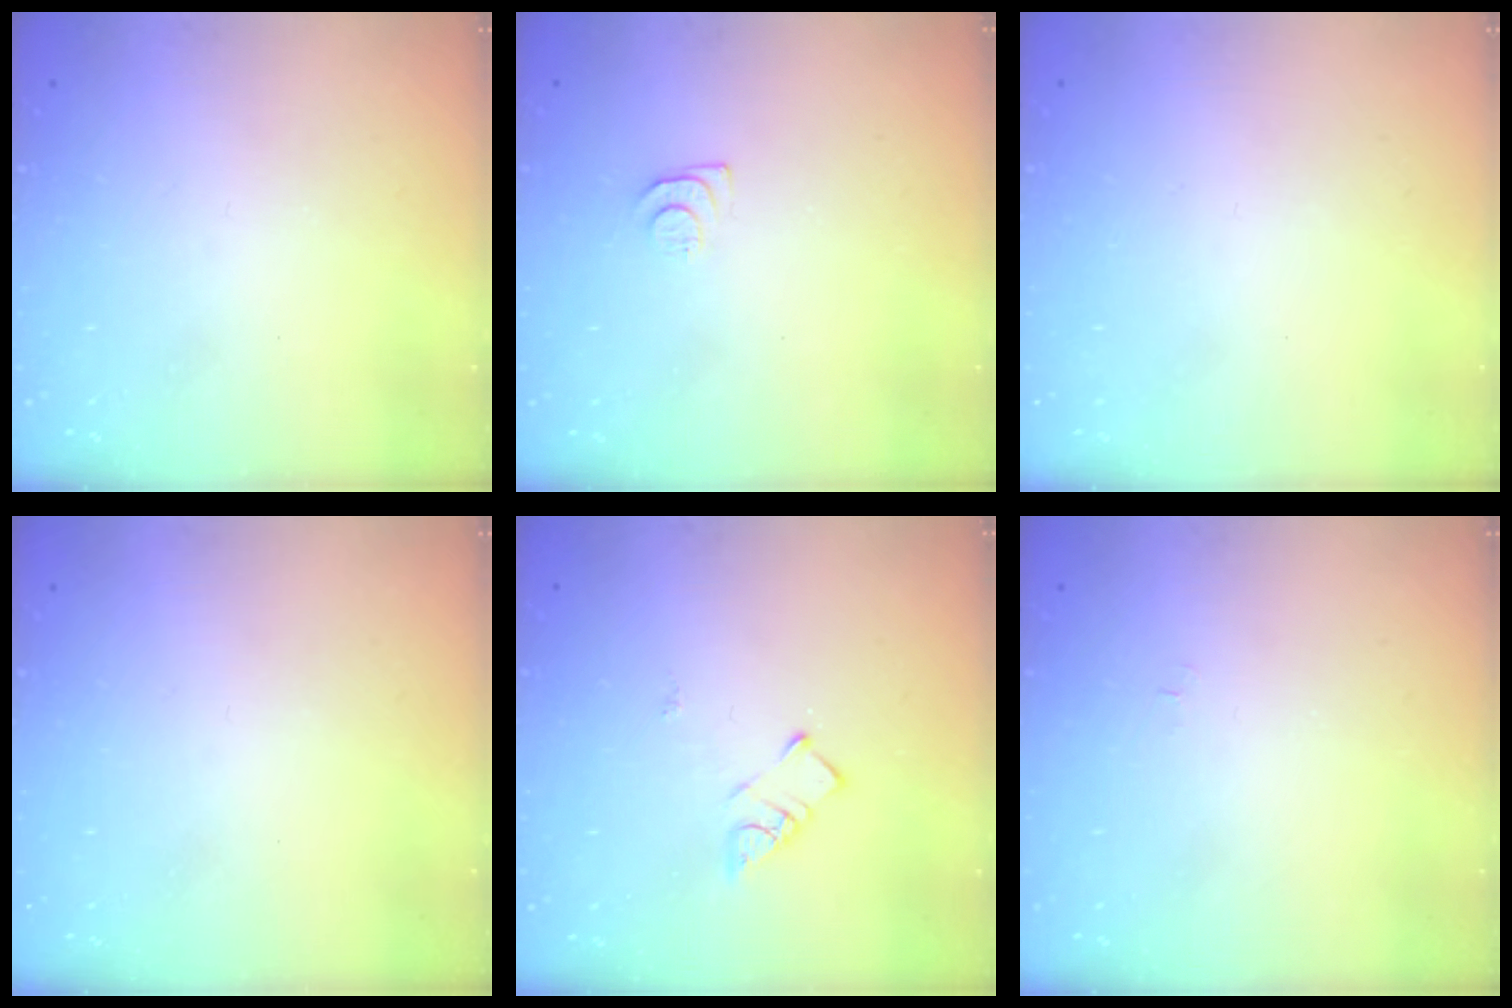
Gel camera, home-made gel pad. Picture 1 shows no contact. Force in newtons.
{"total": 4.6, "press": 4.6, "slide": 0.7}
{"total": 1.6, "press": 1.6, "slide": 0.1}
{"total": 0.0}
{"total": 4.3, "press": 4.3, "slide": 0.1}
{"total": 3.1, "press": 3.1, "slide": 0.5}